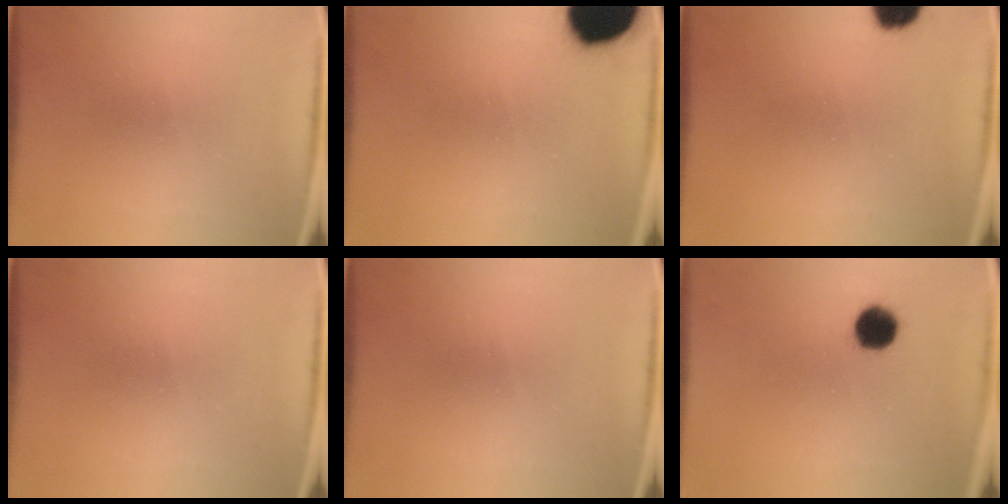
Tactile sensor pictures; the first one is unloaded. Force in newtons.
{"total": 18.6}
{"total": 7.2}
{"total": 0.0}
{"total": 0.0}
{"total": 5.3}